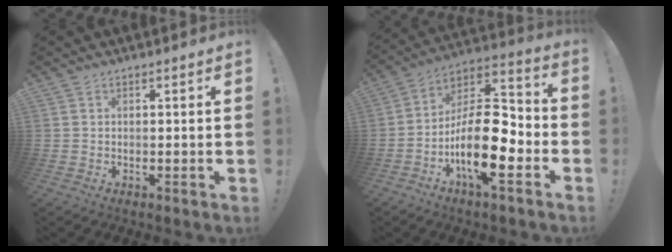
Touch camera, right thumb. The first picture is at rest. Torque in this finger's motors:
{"motor_torque": [0.35, 0.71, 1.42, -1.35, 0.51]}